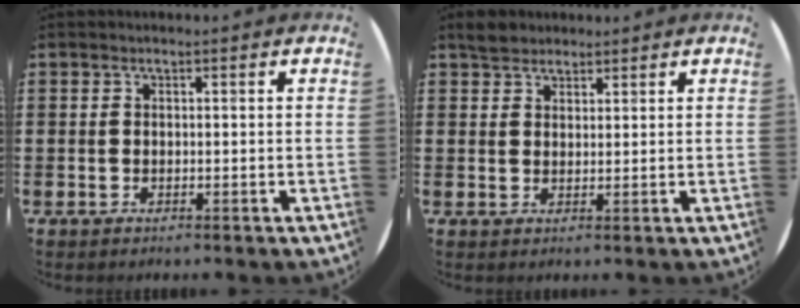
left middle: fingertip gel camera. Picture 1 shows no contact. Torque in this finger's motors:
{"motor_torque": [0.03, -0.02, 0.04, 0.02]}